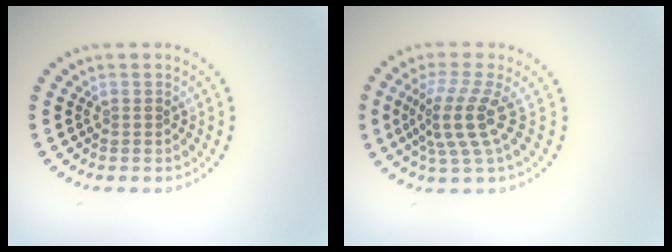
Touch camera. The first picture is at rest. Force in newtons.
{"total": 4.2, "press": 2.9, "slide": 3.0}